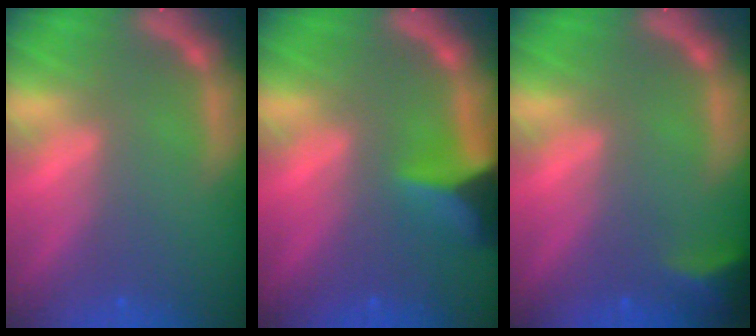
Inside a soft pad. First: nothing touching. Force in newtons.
{"total": 5.4}
{"total": 2.9}